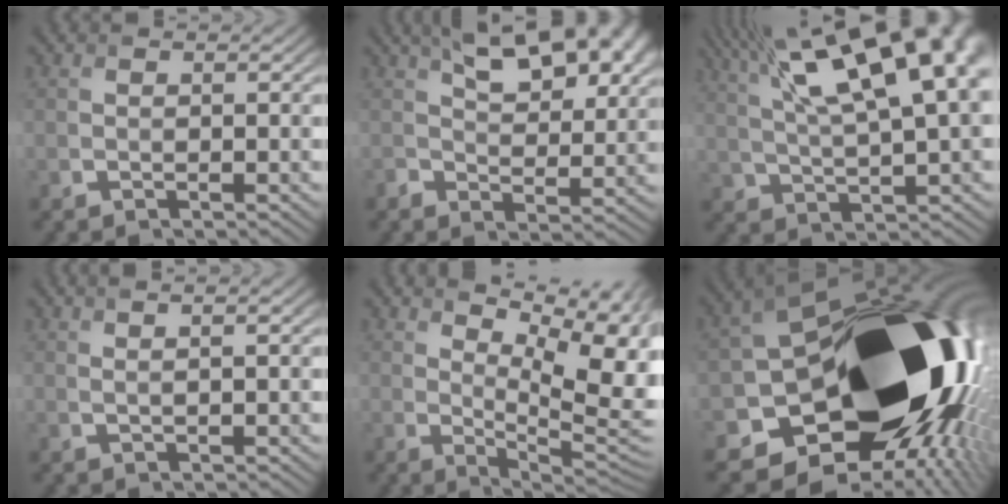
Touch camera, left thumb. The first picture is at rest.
{"total": 9.7, "force": [5.5, 4.5, 6.7], "torque": [-0.124, 0.010, 0.097]}
{"total": 20.6, "force": [9.3, 7.8, 16.6], "torque": [-0.272, 0.073, 0.150]}
{"total": 2.4, "force": [1.5, 0.5, 1.8], "torque": [-0.021, -0.001, 0.011]}
{"total": 13.4, "force": [5.3, 4.8, 11.3], "torque": [-0.170, 0.017, 0.087]}
{"total": 22.1, "force": [-4.9, 14.4, 16.0], "torque": [-0.261, -0.061, -0.066]}